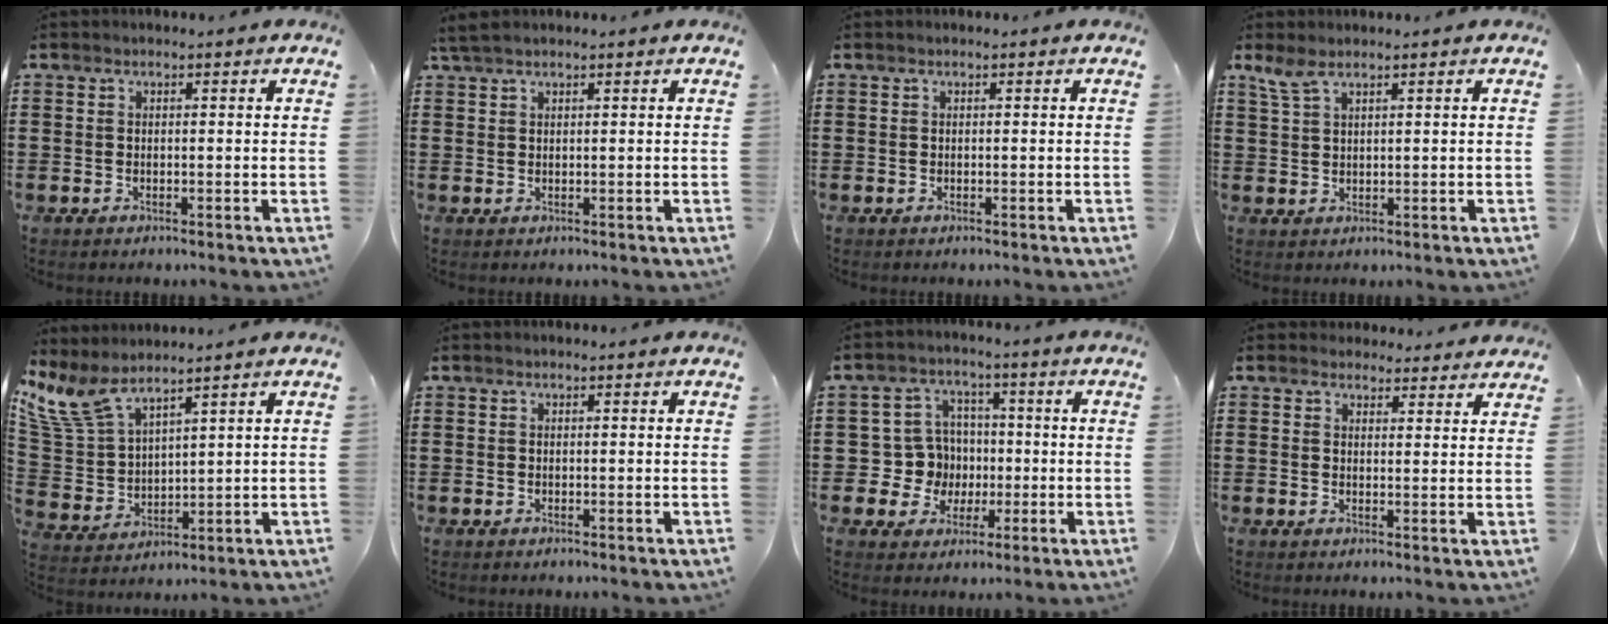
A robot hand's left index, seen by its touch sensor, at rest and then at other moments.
{"total": 1.7, "force": [1.3, 0.1, 1.2], "torque": [-0.024, 0.001, 0.025]}
{"total": 0.0}
{"total": 2.9, "force": [1.9, 0.7, 2.0], "torque": [-0.045, 0.000, 0.037]}
{"total": 7.7, "force": [5.8, 2.5, 4.4], "torque": [-0.119, -0.029, 0.103]}
{"total": 0.0}
{"total": 7.6, "force": [0.0, 7.5, 1.6], "torque": [-0.071, 0.014, 0.009]}
{"total": 2.9, "force": [2.7, 1.1, 0.2], "torque": [-0.004, -0.006, 0.049]}